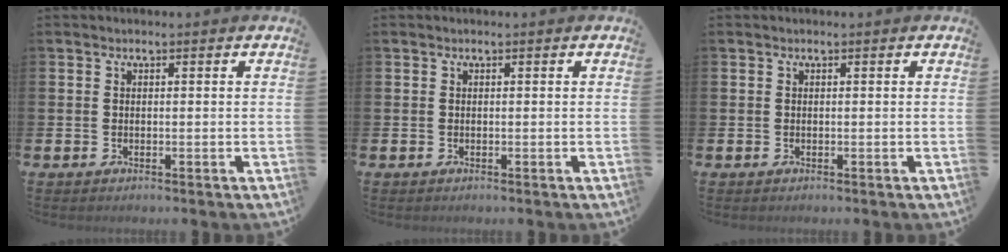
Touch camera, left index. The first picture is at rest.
{"total": 0.0}
{"total": 0.0}